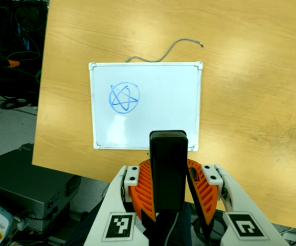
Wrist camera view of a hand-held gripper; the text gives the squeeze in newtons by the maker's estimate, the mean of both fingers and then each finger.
{"total": 5.2, "left": 4.4, "right": 6.0}